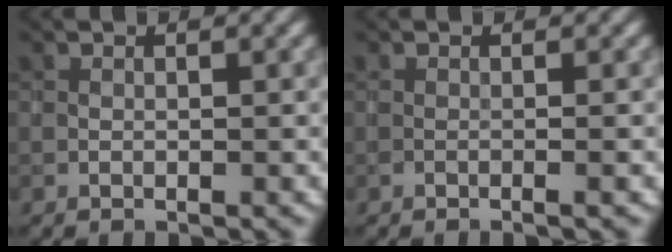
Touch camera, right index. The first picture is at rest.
{"total": 0.9, "force": [-0.2, 0.2, 0.8], "torque": [-0.011, -0.005, -0.009]}